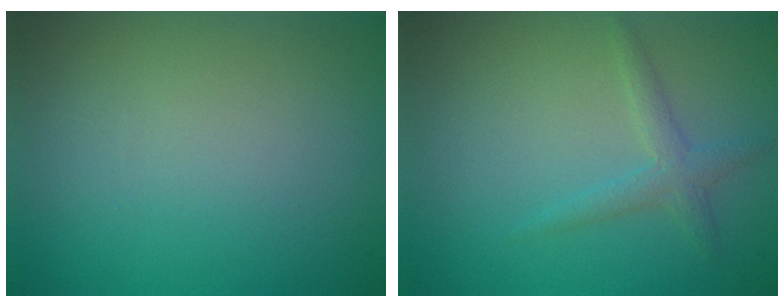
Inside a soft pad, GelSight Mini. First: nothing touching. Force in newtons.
{"total": 1.7, "press": 1.7, "slide": 0.0}